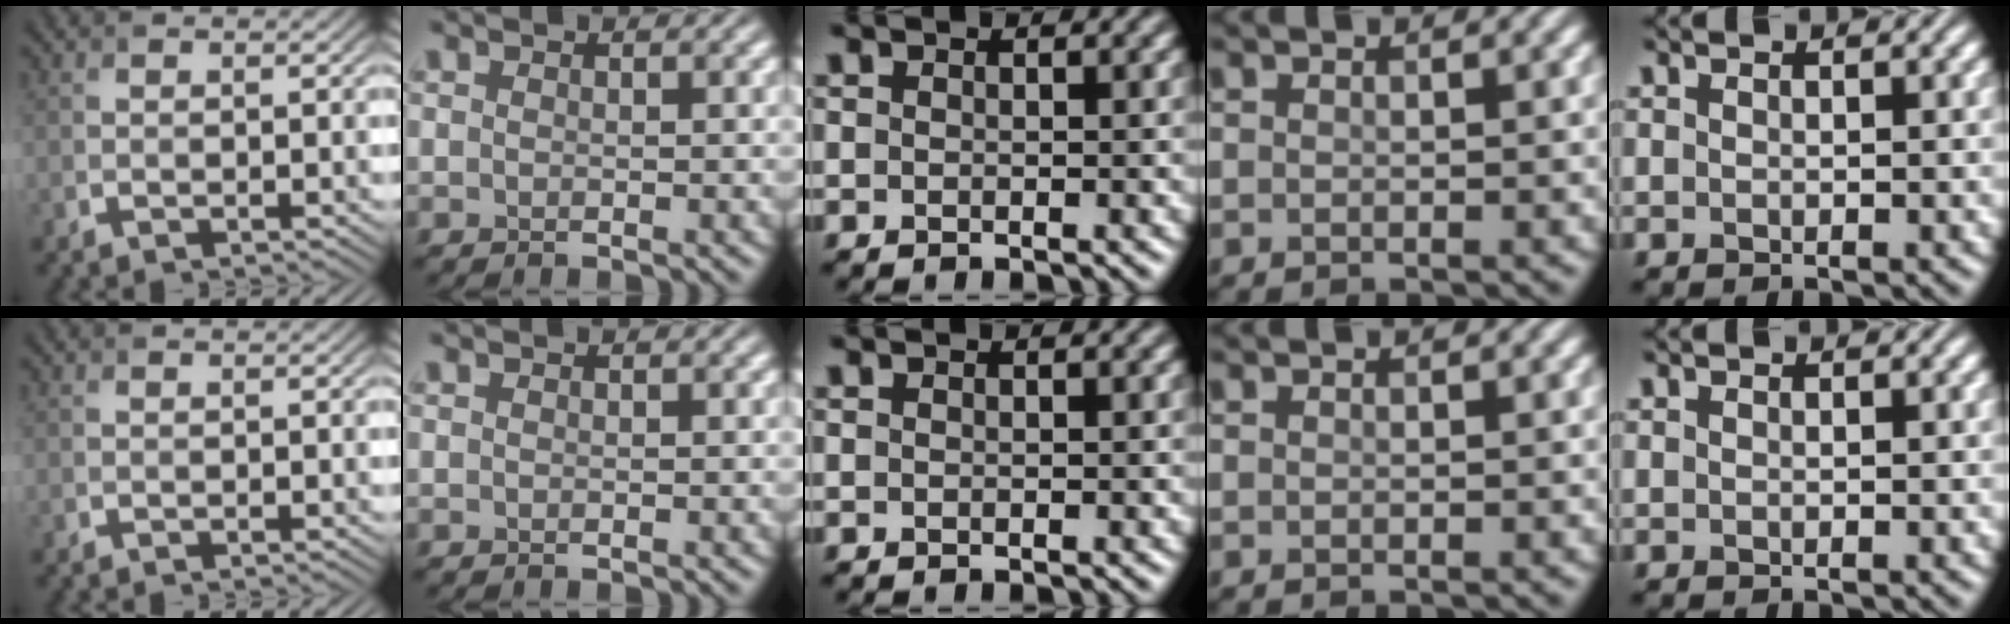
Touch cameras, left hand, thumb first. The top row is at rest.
{}